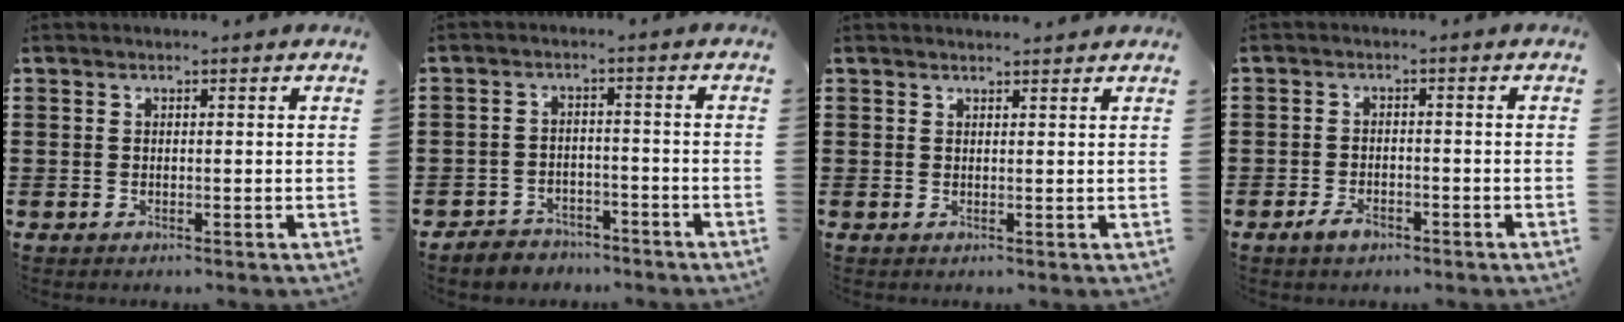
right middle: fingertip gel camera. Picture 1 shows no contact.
{"total": 3.4, "force": [-3.2, 1.0, -0.3], "torque": [-0.003, 0.001, -0.071]}
{"total": 1.1, "force": [1.1, 0.0, 0.2], "torque": [-0.006, 0.000, 0.020]}
{"total": 2.4, "force": [-1.7, 1.2, 1.1], "torque": [-0.020, 0.003, -0.034]}